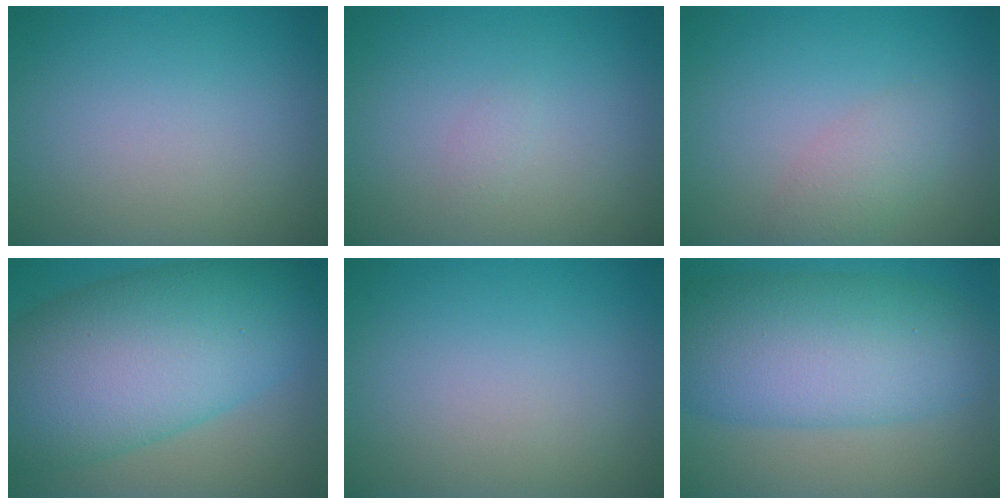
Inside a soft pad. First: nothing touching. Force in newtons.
{"total": 0.6, "press": 0.6, "slide": 0.1}
{"total": 2.4, "press": 2.4, "slide": 0.2}
{"total": 13.9, "press": 13.9, "slide": 0.2}
{"total": 0.0}
{"total": 10.2, "press": 10.2, "slide": 0.4}